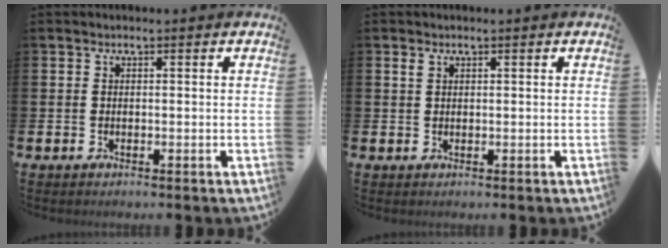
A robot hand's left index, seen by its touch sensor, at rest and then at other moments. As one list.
[{"total": 1.1, "force": [0.9, 0.5, 0.5], "torque": [0.005, -0.003, 0.012]}]